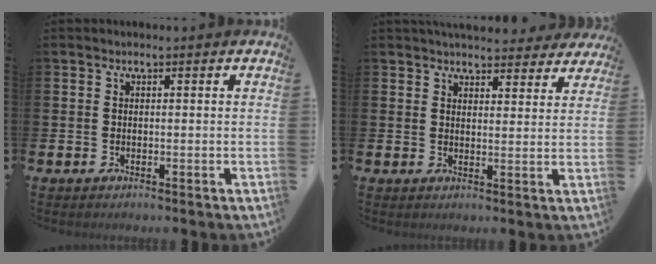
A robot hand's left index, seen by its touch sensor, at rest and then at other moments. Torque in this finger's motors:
{"motor_torque": [0.57, -1.22, -0.08, 0.15]}